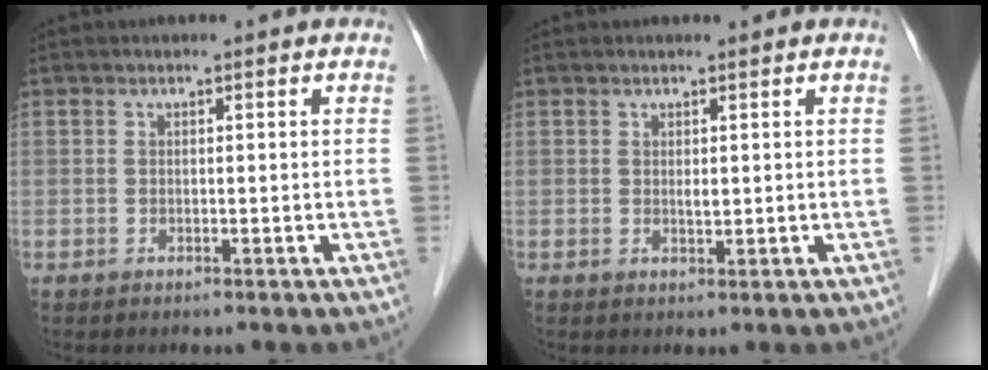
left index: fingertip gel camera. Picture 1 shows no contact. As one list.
[{"total": 1.1, "force": [0.6, 0.4, 0.9], "torque": [-0.017, -0.003, 0.011]}]